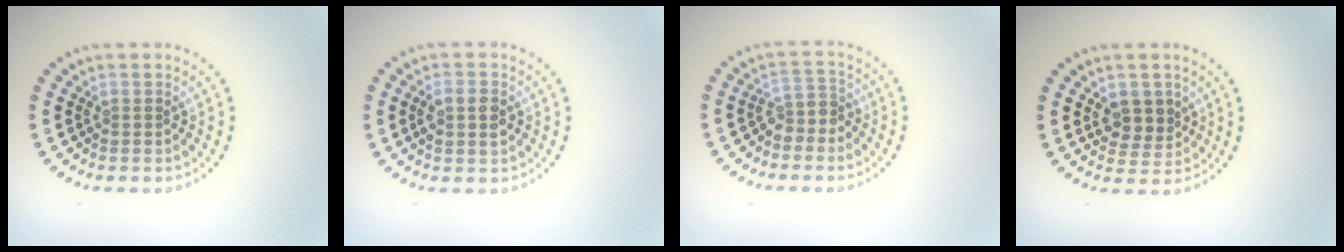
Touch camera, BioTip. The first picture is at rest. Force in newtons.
{"total": 2.3, "press": 2.3, "slide": 0.3}
{"total": 2.3, "press": 1.7, "slide": 1.5}
{"total": 2.6, "press": 2.4, "slide": 1.0}